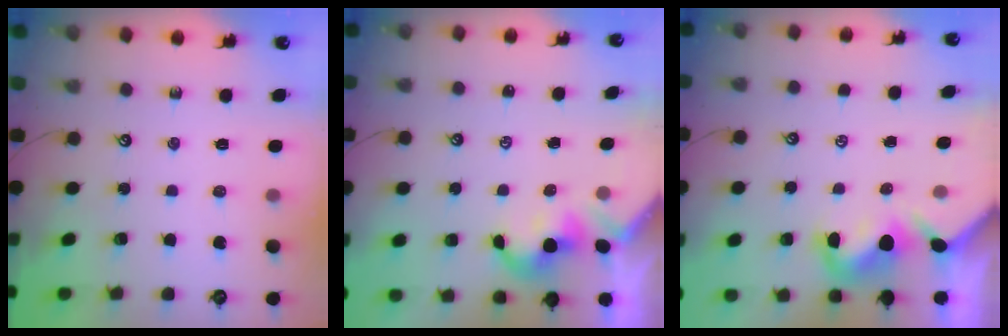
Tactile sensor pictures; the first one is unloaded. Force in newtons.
{"total": 2.0, "press": 1.9, "slide": 0.4}
{"total": 1.5, "press": 1.2, "slide": 0.9}